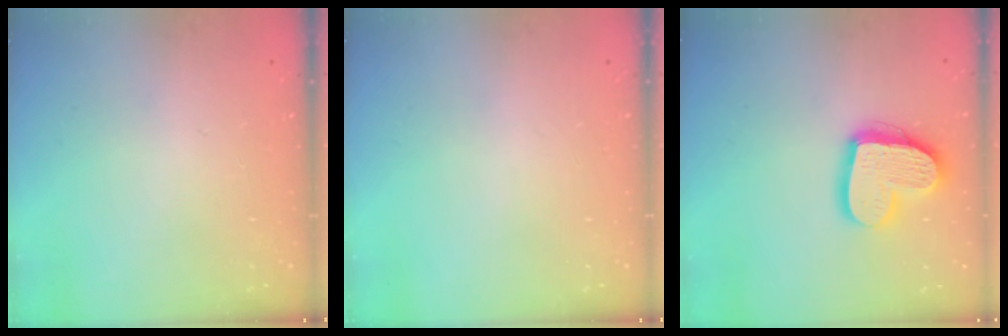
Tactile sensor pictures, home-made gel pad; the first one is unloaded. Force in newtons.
{"total": 0.0}
{"total": 16.9, "press": 16.8, "slide": 1.6}